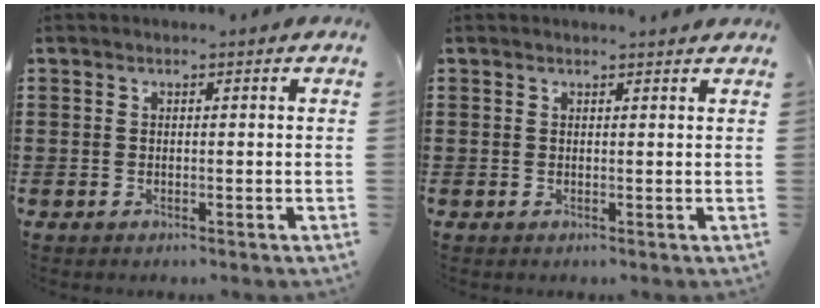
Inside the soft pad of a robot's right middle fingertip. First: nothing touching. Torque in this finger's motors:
{"motor_torque": [-0.67, -0.50, -0.11, -0.03]}